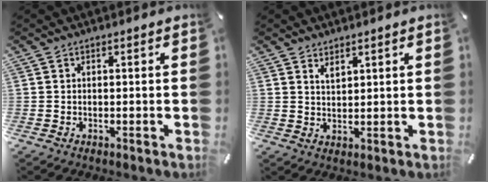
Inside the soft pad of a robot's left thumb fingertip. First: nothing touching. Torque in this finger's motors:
{"motor_torque": [0.06, -0.14, -0.04, -0.01, 0.03]}